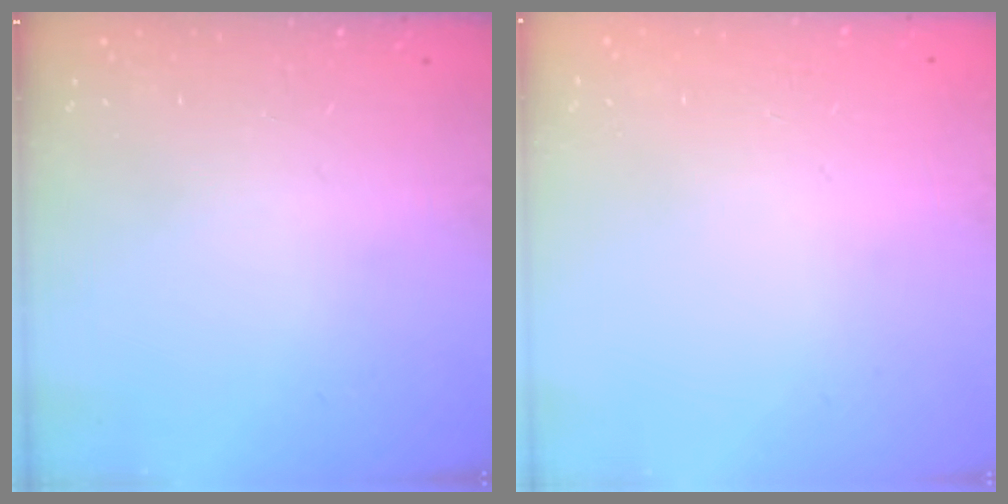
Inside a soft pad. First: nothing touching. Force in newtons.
{"total": 0.0}